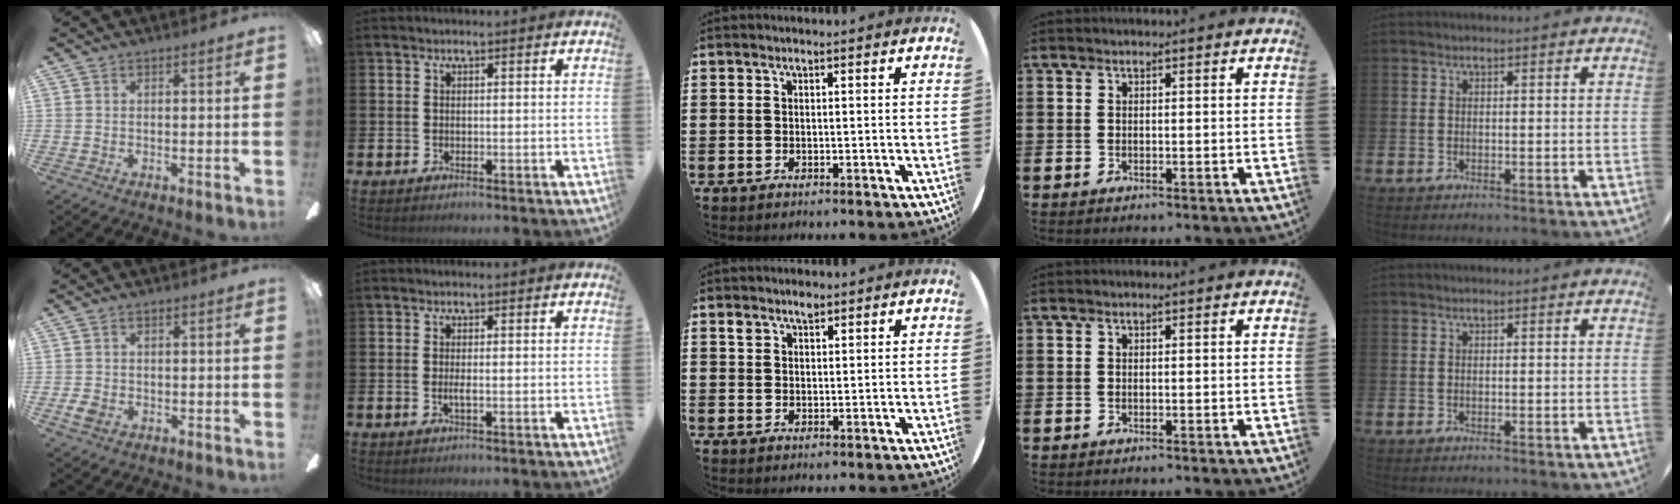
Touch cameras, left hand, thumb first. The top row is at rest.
{"thumb": {"total": 2.9, "force": [-0.9, 1.9, 2.0], "torque": [-0.052, 0.000, -0.022]}, "index": {"total": 0.9, "force": [-0.1, 0.1, 0.9], "torque": [-0.019, -0.002, -0.001]}, "middle": {"total": 1.9, "force": [1.5, 0.9, 0.7], "torque": [-0.001, -0.002, 0.025]}}